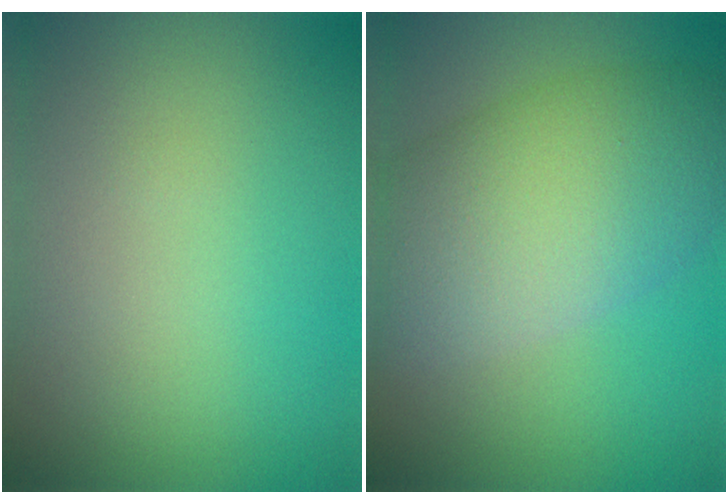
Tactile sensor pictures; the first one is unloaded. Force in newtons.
{"total": 9.3, "press": 9.2, "slide": 0.6}